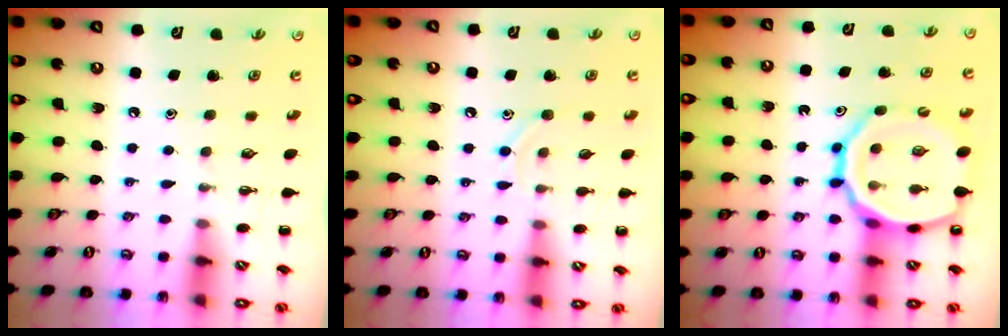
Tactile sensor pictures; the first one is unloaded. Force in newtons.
{"total": 5.5, "press": 5.3, "slide": 1.3}
{"total": 19.0, "press": 18.7, "slide": 3.5}